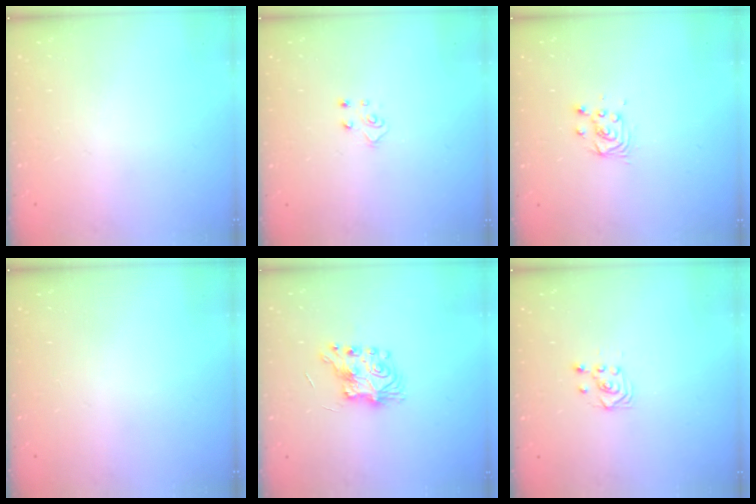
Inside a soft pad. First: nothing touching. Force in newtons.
{"total": 4.8, "press": 4.8, "slide": 0.5}
{"total": 3.9, "press": 3.8, "slide": 0.4}
{"total": 0.0}
{"total": 7.9, "press": 7.9, "slide": 0.3}
{"total": 3.2, "press": 2.9, "slide": 1.2}